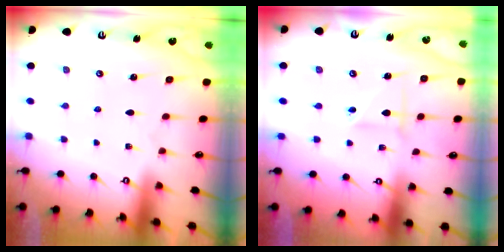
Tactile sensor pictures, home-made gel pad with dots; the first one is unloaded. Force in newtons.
{"total": 2.8, "press": 2.7, "slide": 0.6}